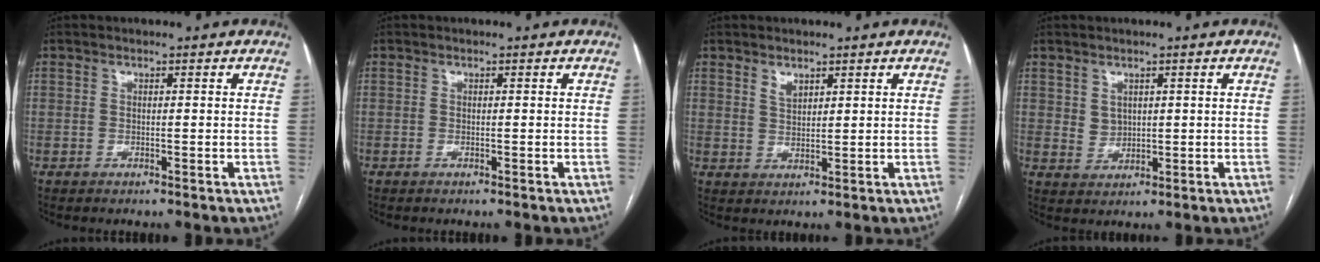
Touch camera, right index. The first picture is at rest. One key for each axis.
{"total": 0.0}
{"total": 2.3, "fx": 1.6, "fy": 1.1, "fz": 1.1, "tx": -0.022, "ty": -0.001, "tz": 0.036}
{"total": 2.6, "fx": 1.0, "fy": 2.2, "fz": 1.0, "tx": -0.021, "ty": 0.000, "tz": 0.027}